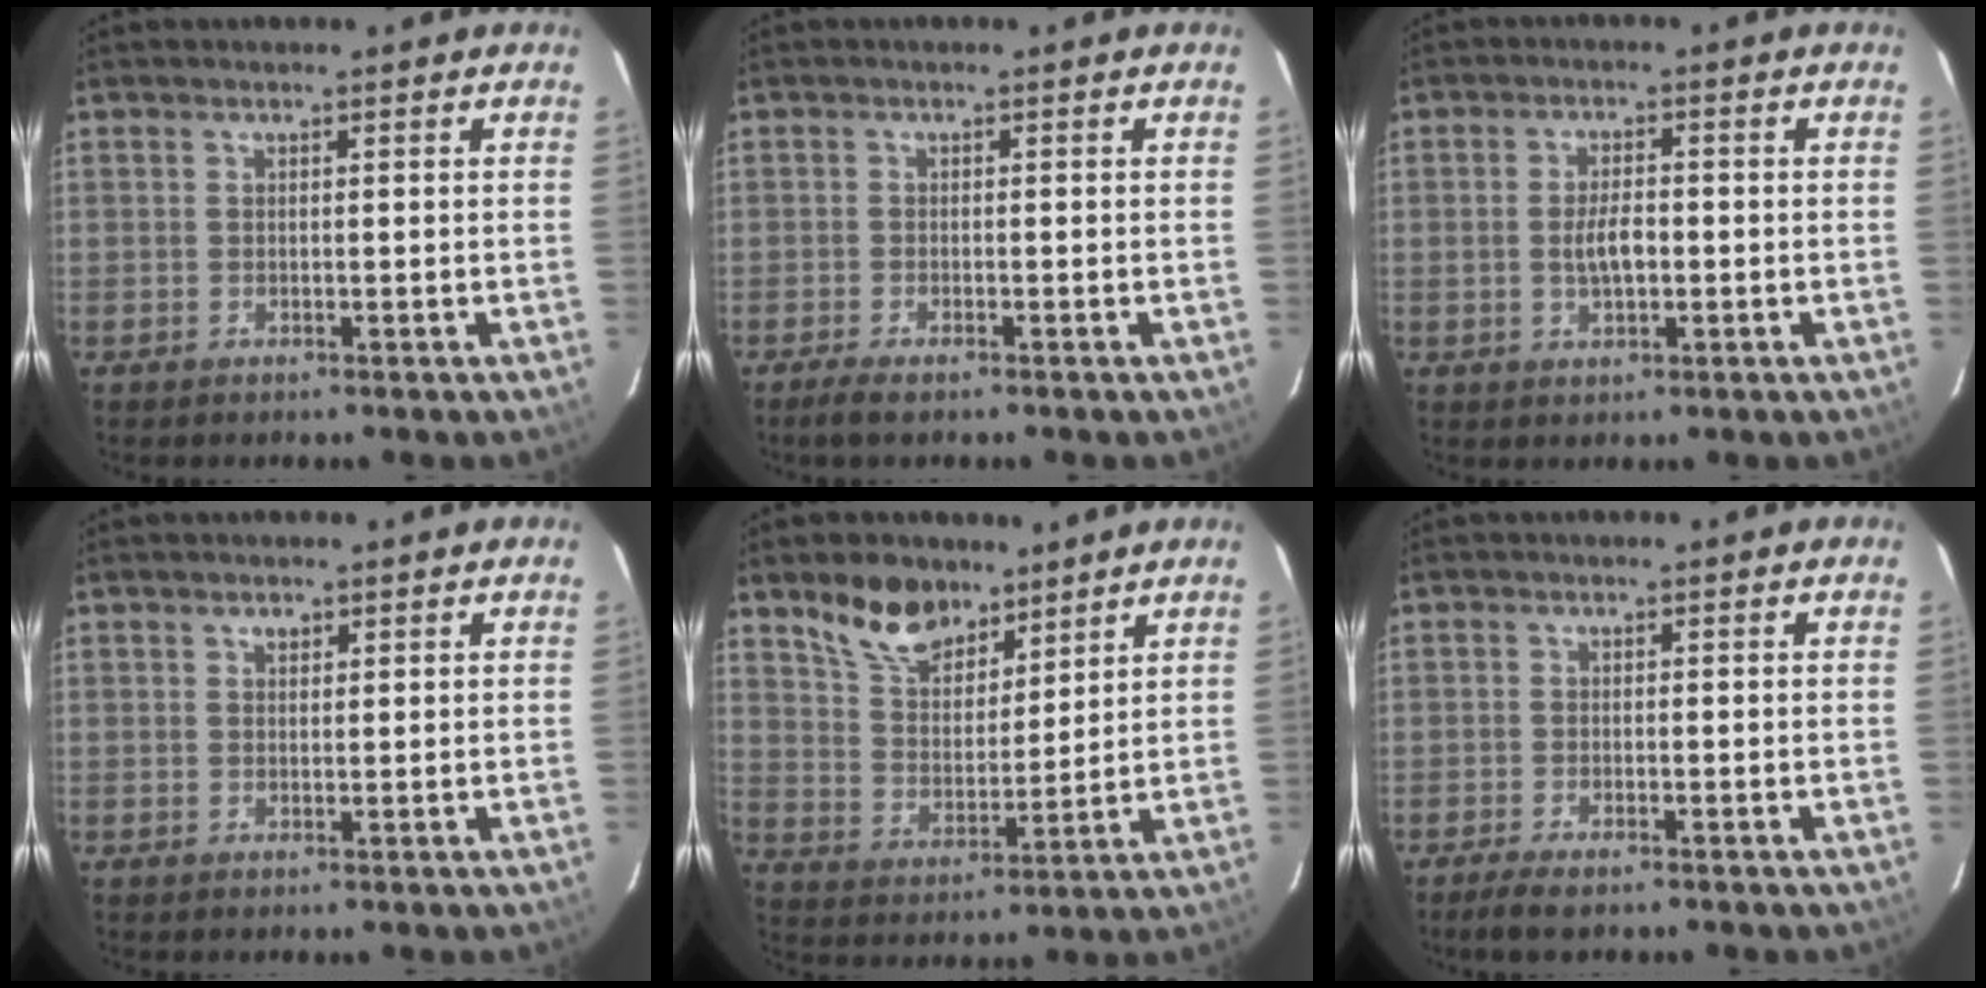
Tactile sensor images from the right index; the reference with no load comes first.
{"total": 2.8, "force": [-2.1, 0.5, 1.7], "torque": [-0.044, -0.006, -0.040]}
{"total": 4.5, "force": [-0.6, 2.0, 4.0], "torque": [-0.075, 0.001, -0.007]}
{"total": 1.1, "force": [0.6, 0.8, 0.5], "torque": [-0.005, 0.004, 0.011]}
{"total": 11.0, "force": [8.0, 5.7, 5.0], "torque": [-0.092, 0.017, 0.152]}
{"total": 3.4, "force": [-2.6, 0.6, 2.1], "torque": [-0.053, -0.009, -0.049]}